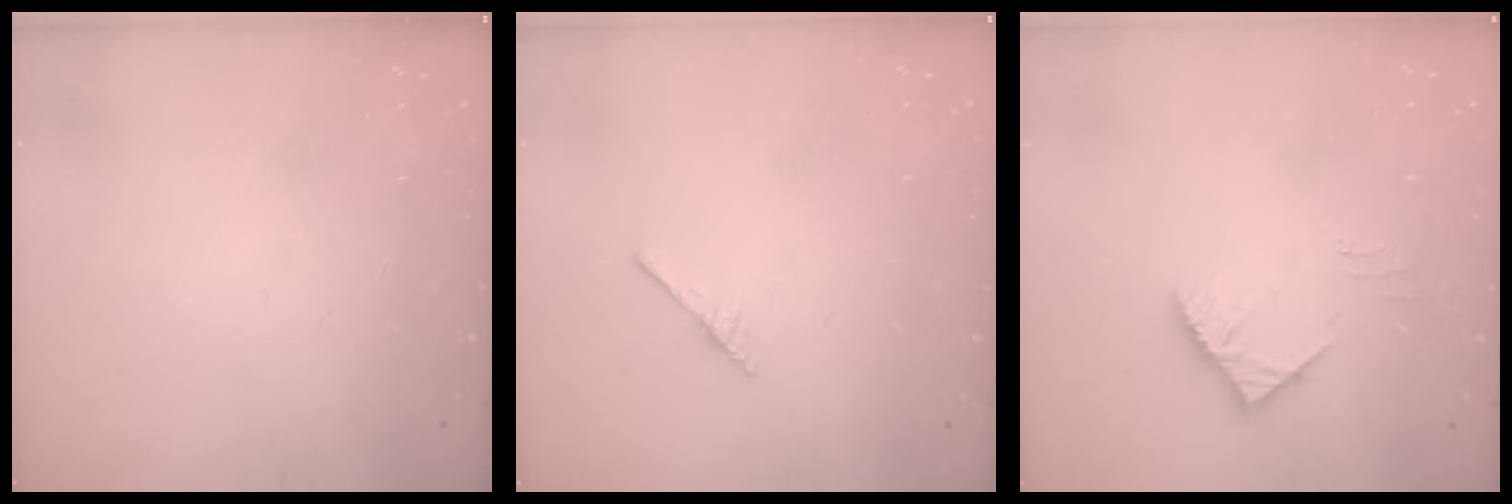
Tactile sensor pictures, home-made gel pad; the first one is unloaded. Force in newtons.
{"total": 2.9, "press": 2.9, "slide": 0.3}
{"total": 4.9, "press": 4.8, "slide": 0.7}